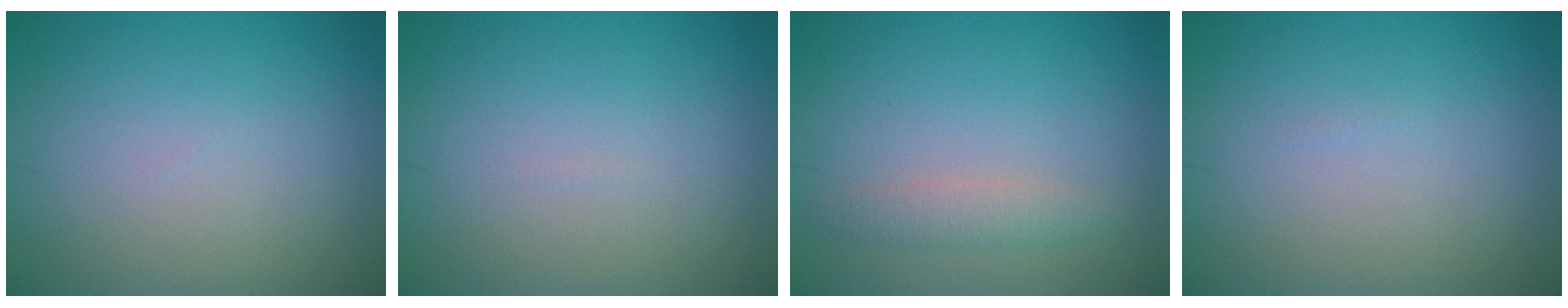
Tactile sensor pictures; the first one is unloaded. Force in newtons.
{"total": 0.0}
{"total": 1.8, "press": 1.8, "slide": 0.2}
{"total": 0.0}